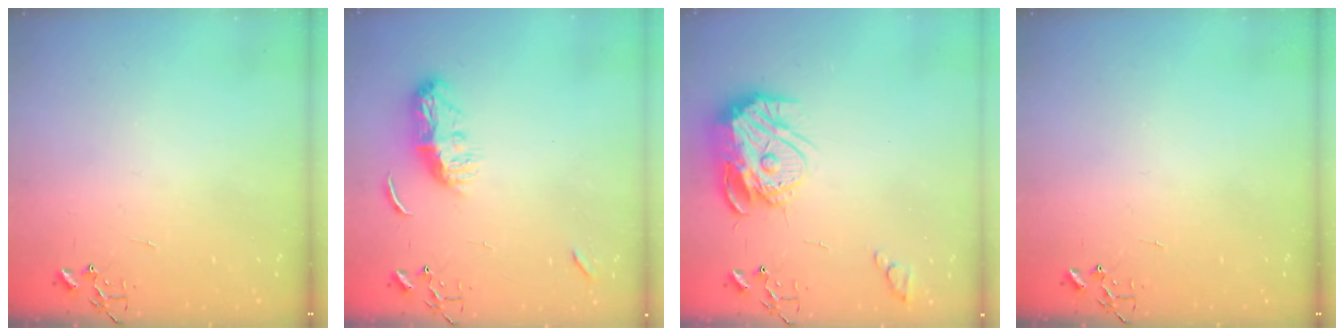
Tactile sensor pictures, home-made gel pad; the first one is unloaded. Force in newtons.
{"total": 9.1, "press": 9.1, "slide": 0.8}
{"total": 16.3, "press": 16.2, "slide": 1.6}
{"total": 0.0}